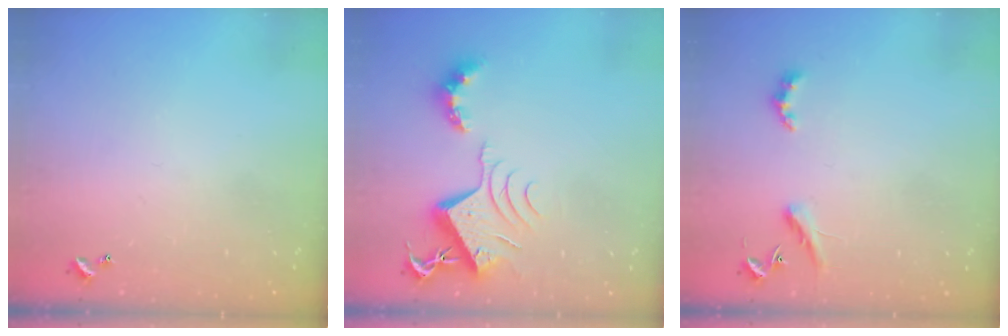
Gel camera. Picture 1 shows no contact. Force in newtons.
{"total": 9.4, "press": 9.3, "slide": 1.0}
{"total": 3.5, "press": 3.5, "slide": 0.7}